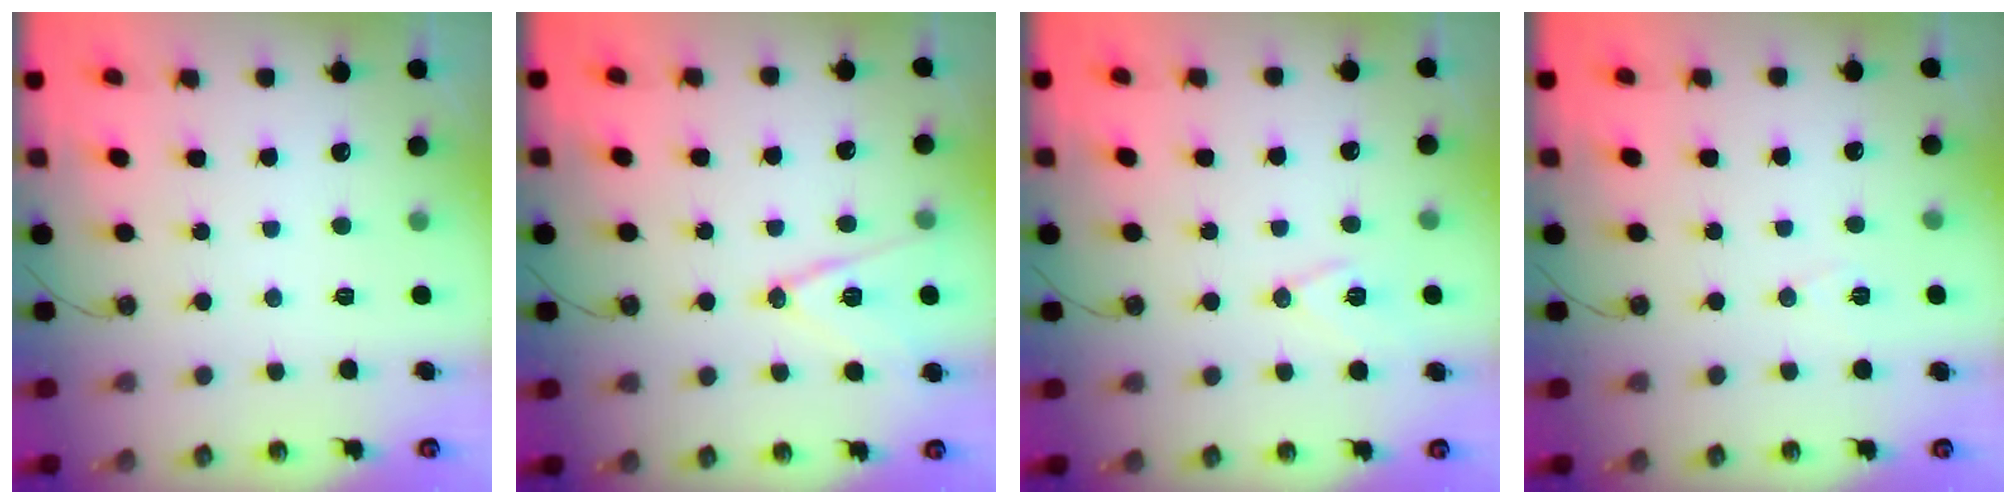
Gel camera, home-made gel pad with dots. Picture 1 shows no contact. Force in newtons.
{"total": 11.9, "press": 11.5, "slide": 3.2}
{"total": 9.2, "press": 8.4, "slide": 3.7}
{"total": 6.6, "press": 4.8, "slide": 4.5}